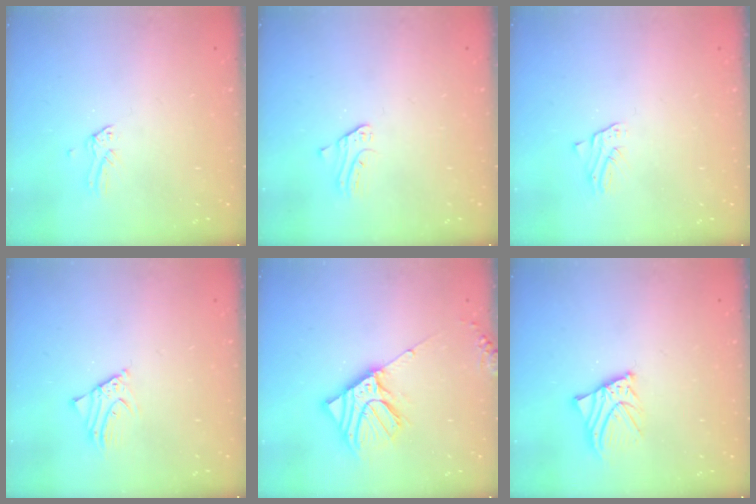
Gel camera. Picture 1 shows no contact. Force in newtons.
{"total": 2.0, "press": 2.0, "slide": 0.2}
{"total": 1.6, "press": 1.6, "slide": 0.2}
{"total": 3.0, "press": 3.0, "slide": 0.3}
{"total": 12.2, "press": 12.0, "slide": 1.8}
{"total": 6.0, "press": 6.0, "slide": 0.8}